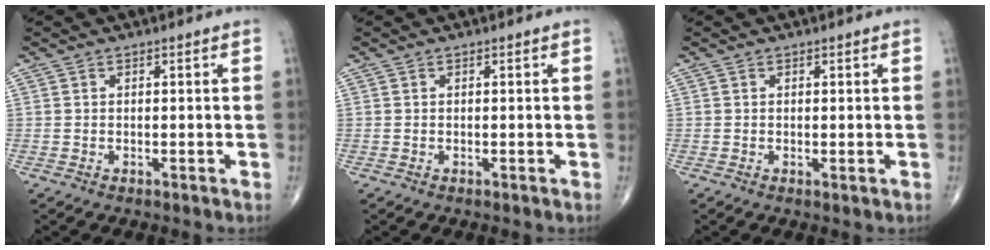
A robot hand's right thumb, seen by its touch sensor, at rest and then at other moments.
{"total": 0.0}
{"total": 0.5, "force": [0.0, 0.1, 0.5], "torque": [-0.016, -0.005, 0.002]}